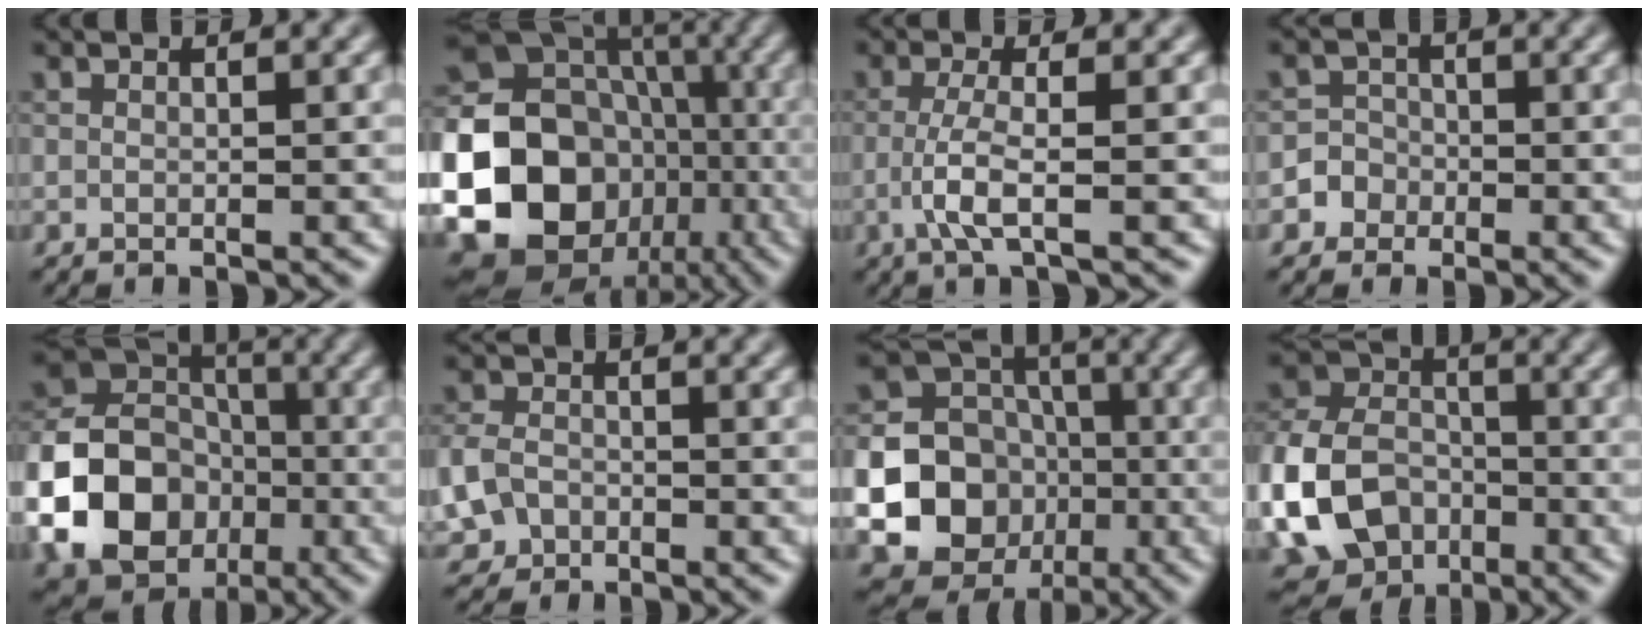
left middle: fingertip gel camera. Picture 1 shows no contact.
{"total": 23.9, "force": [-6.0, 20.8, 10.1], "torque": [-0.215, -0.038, -0.131]}
{"total": 3.2, "force": [-0.9, 0.5, 3.0], "torque": [-0.066, 0.000, -0.026]}
{"total": 3.2, "force": [-1.5, 2.8, 0.2], "torque": [0.030, 0.003, -0.036]}
{"total": 16.4, "force": [-5.3, 13.7, 7.3], "torque": [-0.147, -0.036, -0.117]}
{"total": 4.2, "force": [-1.7, 3.2, 2.0], "torque": [-0.045, -0.010, -0.037]}
{"total": 22.7, "force": [-5.6, 21.2, 5.9], "torque": [-0.152, -0.044, -0.118]}
{"total": 10.2, "force": [-3.7, 7.7, 5.5], "torque": [-0.121, -0.005, -0.081]}